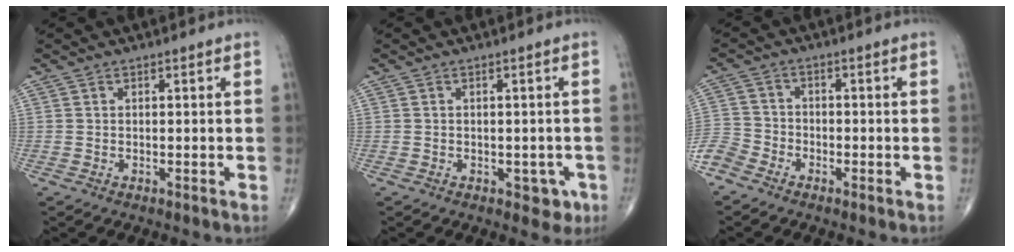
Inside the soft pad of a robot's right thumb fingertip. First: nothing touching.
{"total": 3.3, "force": [-1.3, 2.3, 2.0], "torque": [-0.001, 0.004, -0.013]}
{"total": 5.2, "force": [-3.9, 3.2, 1.2], "torque": [-0.023, 0.010, -0.090]}